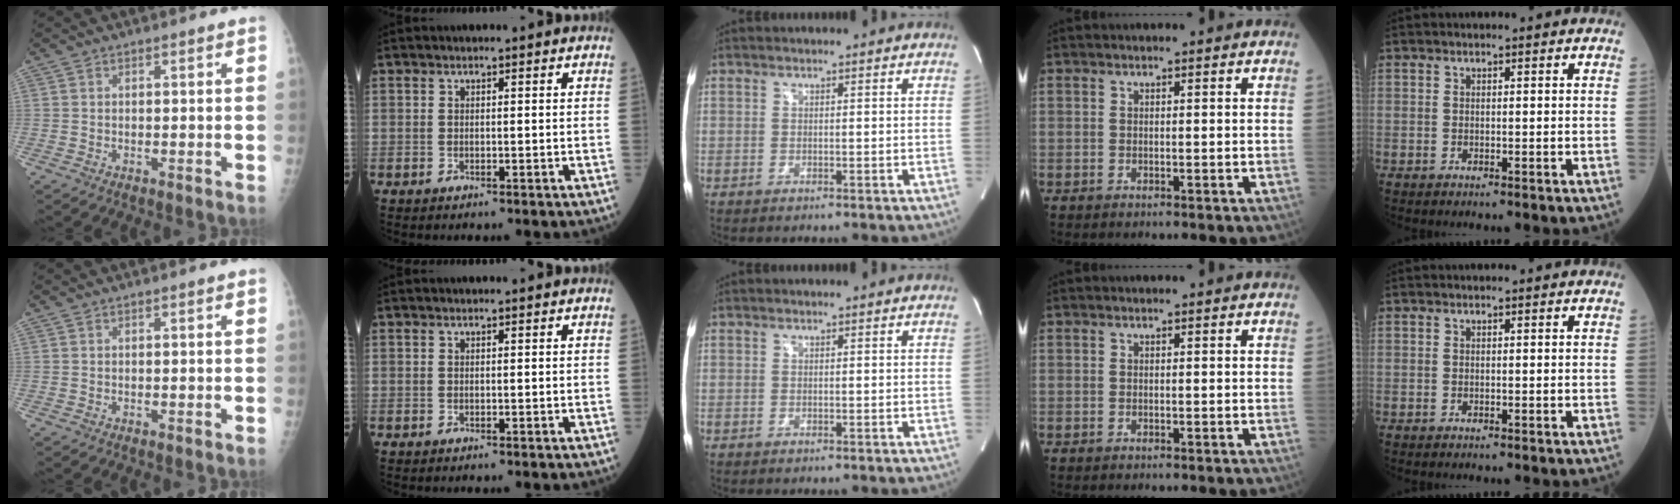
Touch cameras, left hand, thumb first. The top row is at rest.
{}